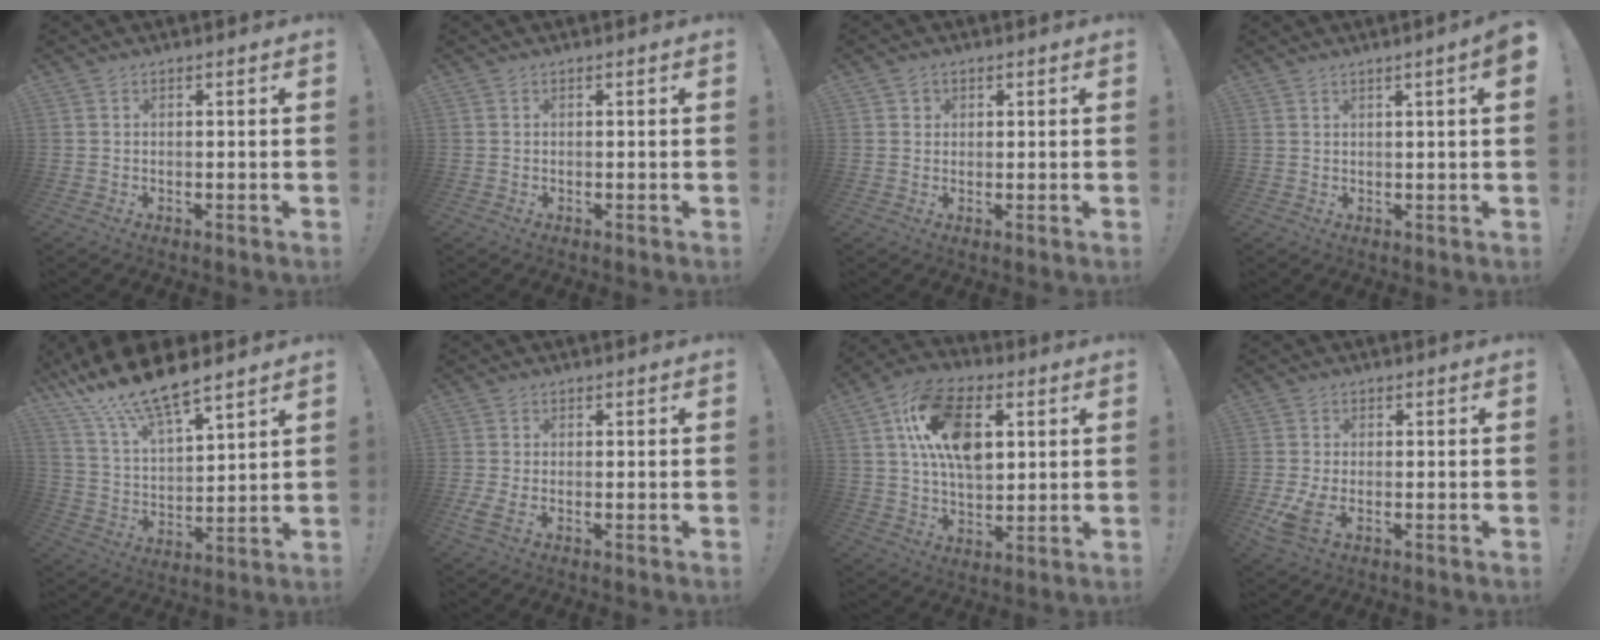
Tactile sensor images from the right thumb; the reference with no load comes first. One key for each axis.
{"total": 0.0}
{"total": 1.8, "fx": 0.8, "fy": 1.6, "fz": 0.4, "tx": 0.003, "ty": -0.004, "tz": 0.011}
{"total": 3.1, "fx": 1.3, "fy": -0.2, "fz": 2.8, "tx": -0.045, "ty": -0.006, "tz": 0.019}
{"total": 14.8, "fx": 11.9, "fy": 4.1, "fz": 7.9, "tx": -0.162, "ty": -0.084, "tz": 0.215}
{"total": 2.4, "fx": -0.4, "fy": 1.1, "fz": 2.1, "tx": -0.033, "ty": -0.005, "tz": -0.008}
{"total": 18.1, "fx": 5.1, "fy": 11.0, "fz": 13.4, "tx": -0.217, "ty": 0.006, "tz": 0.089}
{"total": 4.9, "fx": -1.6, "fy": 2.2, "fz": 4.1, "tx": -0.092, "ty": -0.007, "tz": -0.027}